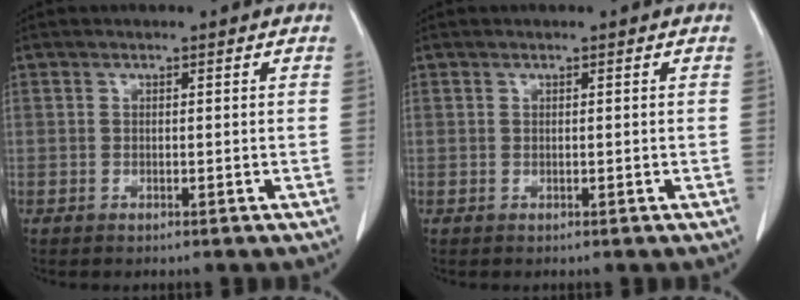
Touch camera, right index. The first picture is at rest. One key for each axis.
{"total": 0.0}